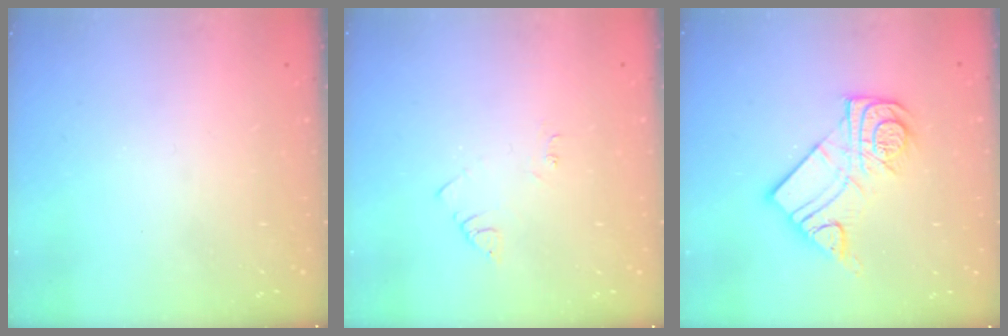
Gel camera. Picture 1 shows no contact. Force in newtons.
{"total": 2.9, "press": 2.9, "slide": 0.4}
{"total": 12.9, "press": 12.8, "slide": 0.9}